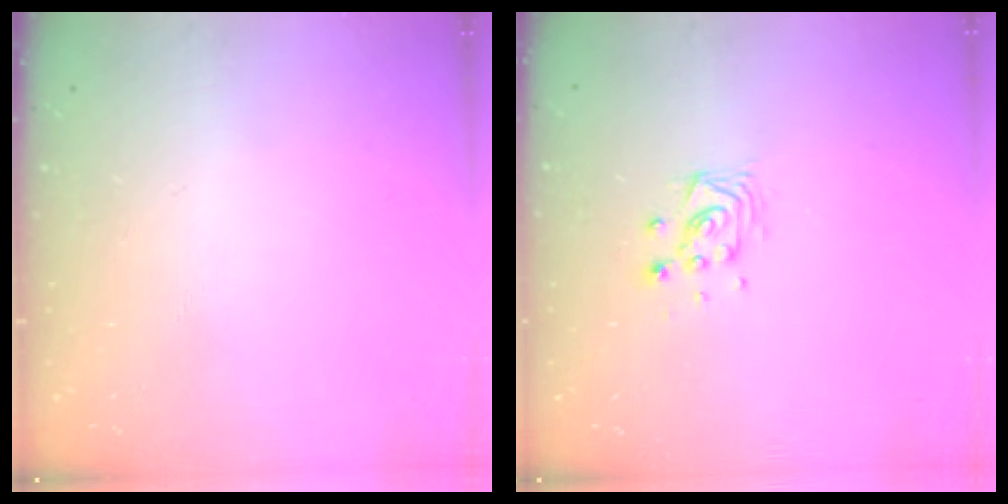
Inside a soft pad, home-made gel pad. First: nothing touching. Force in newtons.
{"total": 6.3, "press": 6.3, "slide": 0.3}